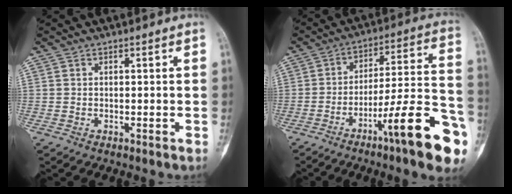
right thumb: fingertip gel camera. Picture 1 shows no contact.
{"total": 18.6, "force": [-9.4, 2.6, 15.8], "torque": [-0.218, 0.060, -0.141]}